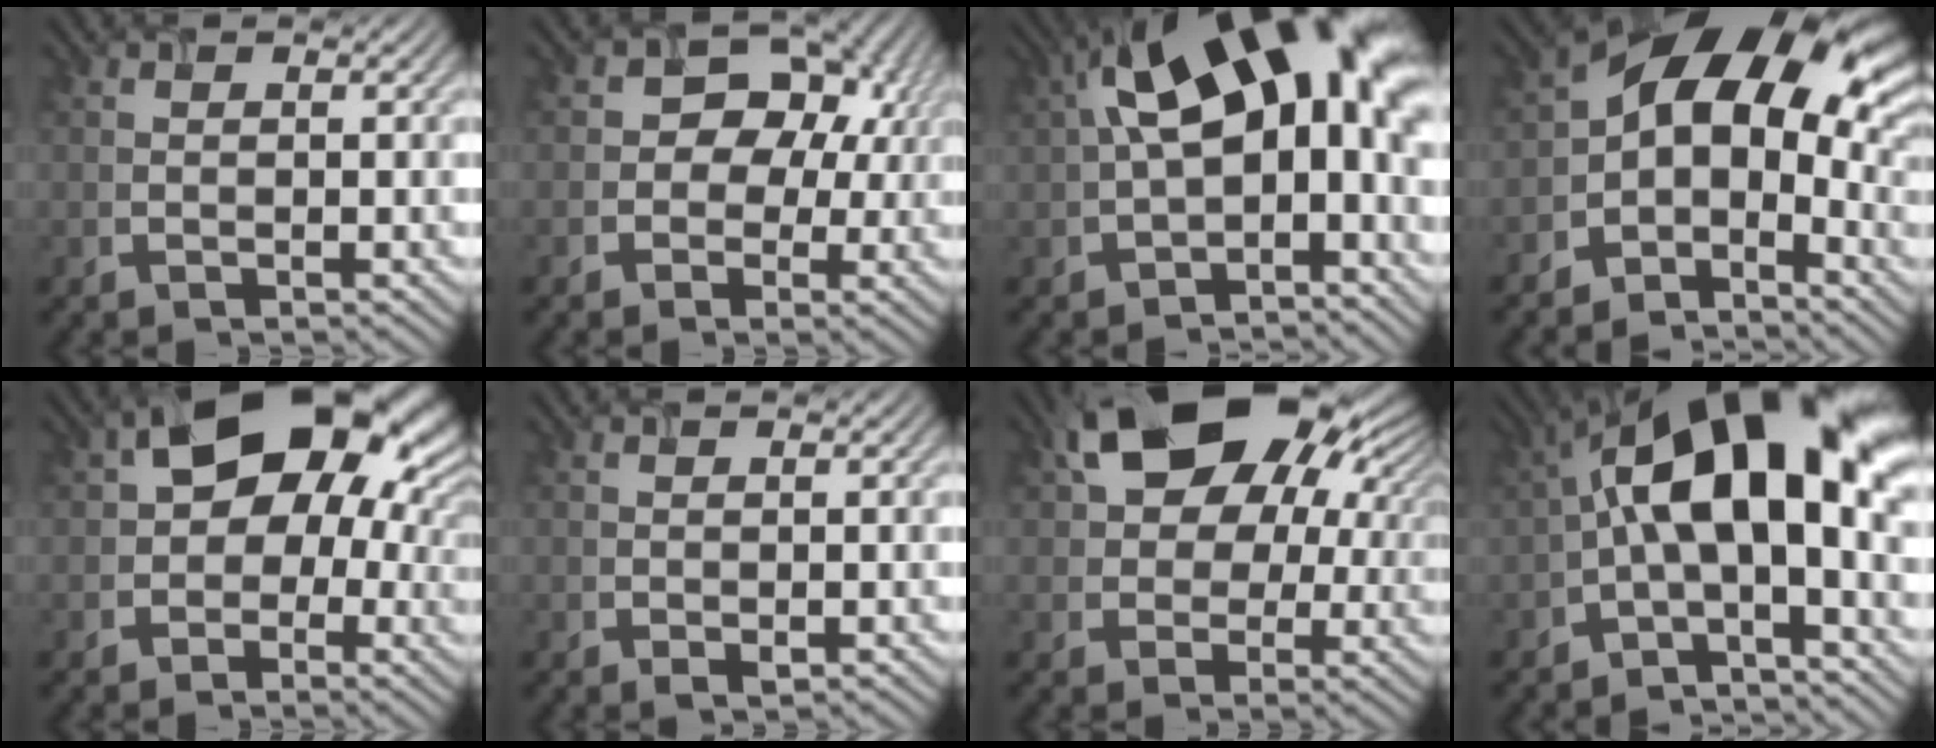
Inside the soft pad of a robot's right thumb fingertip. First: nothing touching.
{"total": 9.2, "force": [1.4, 7.8, 4.7], "torque": [-0.065, 0.022, -0.015]}
{"total": 16.9, "force": [2.9, 8.6, 14.3], "torque": [-0.212, 0.016, 0.047]}
{"total": 12.0, "force": [-1.4, 7.7, 9.1], "torque": [-0.137, 0.004, -0.041]}
{"total": 12.8, "force": [2.4, 8.9, 8.9], "torque": [-0.105, 0.006, 0.022]}
{"total": 0.9, "force": [-0.2, 0.6, 0.7], "torque": [-0.008, -0.005, -0.001]}
{"total": 15.3, "force": [6.5, 10.0, 9.5], "torque": [-0.138, 0.018, 0.099]}
{"total": 15.1, "force": [1.3, 6.2, 13.7], "torque": [-0.204, 0.033, 0.008]}